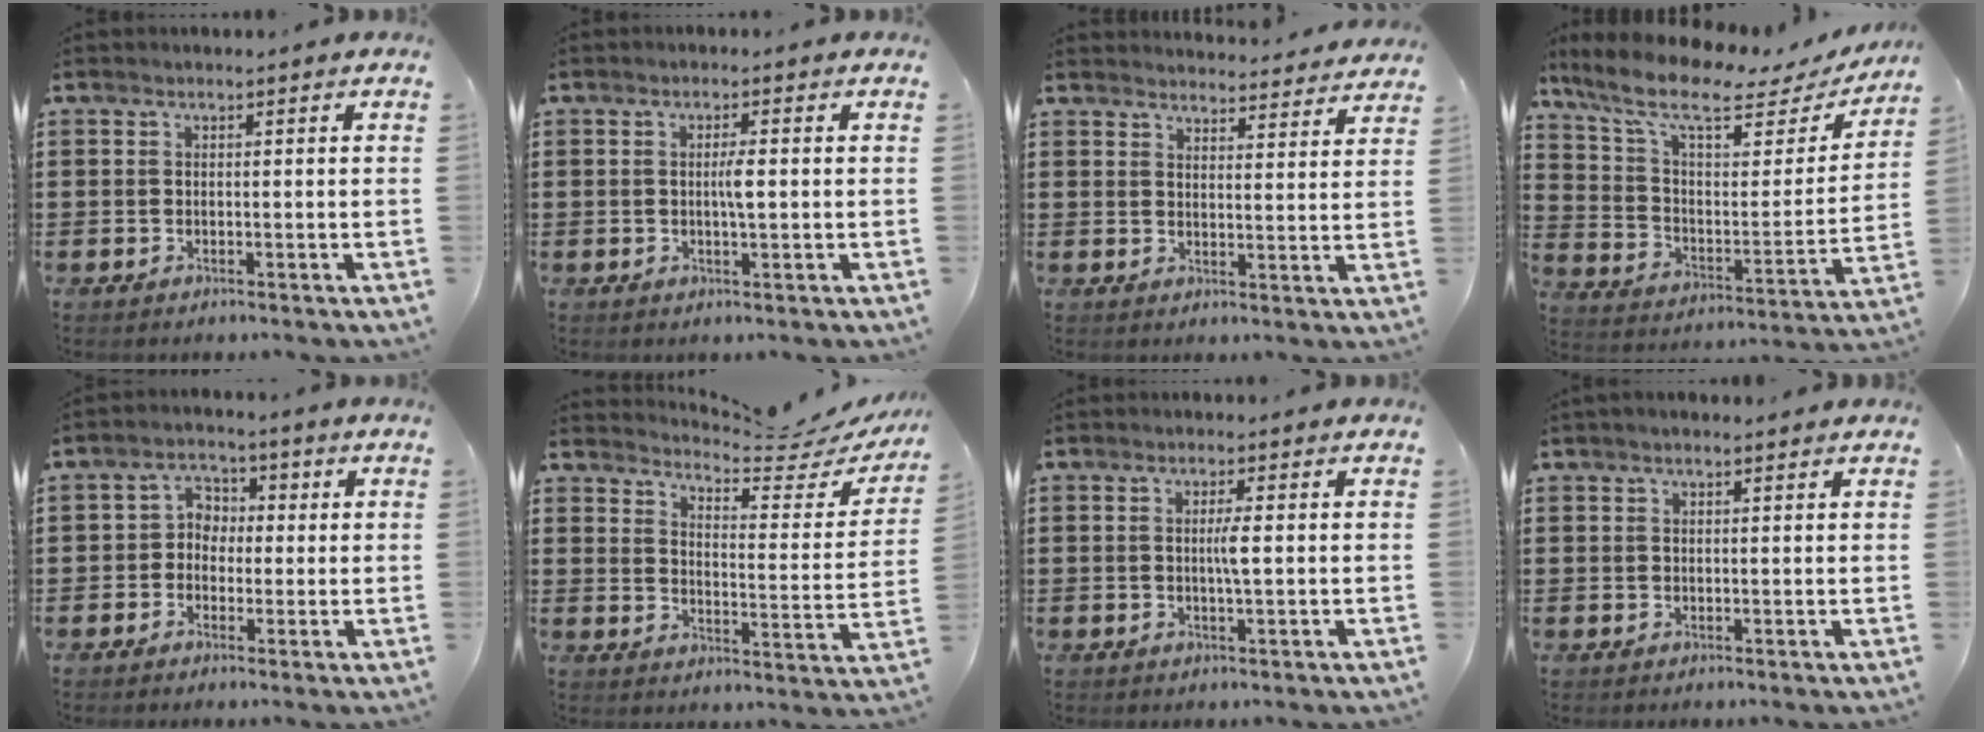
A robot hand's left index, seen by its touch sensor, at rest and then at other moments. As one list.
[{"total": 2.5, "force": [0.1, 0.4, 2.4], "torque": [-0.047, -0.003, 0.001]}, {"total": 3.7, "force": [3.7, -0.2, 0.0], "torque": [-0.006, -0.026, 0.065]}, {"total": 10.7, "force": [7.7, 3.0, 6.7], "torque": [-0.163, -0.037, 0.133]}, {"total": 3.4, "force": [-0.7, 3.1, 1.1], "torque": [-0.038, 0.015, -0.022]}, {"total": 5.0, "force": [4.7, 0.0, 1.6], "torque": [-0.041, -0.045, 0.073]}, {"total": 2.5, "force": [0.2, 0.1, 2.5], "torque": [-0.049, -0.004, 0.001]}, {"total": 1.2, "force": [1.0, 0.2, 0.7], "torque": [-0.014, 0.001, 0.018]}]